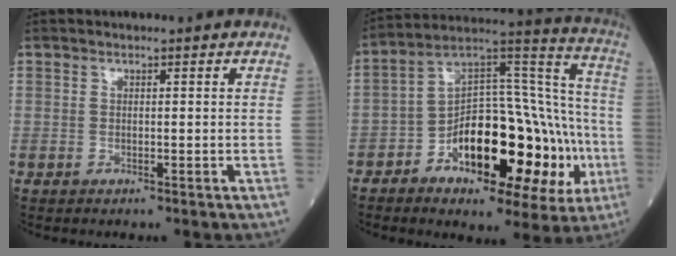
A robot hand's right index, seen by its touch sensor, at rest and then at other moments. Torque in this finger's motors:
{"motor_torque": [1.18, -0.90, 1.06, 0.21]}